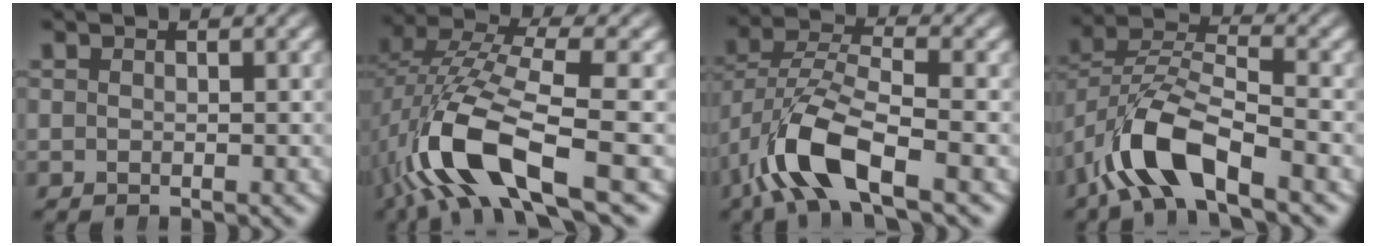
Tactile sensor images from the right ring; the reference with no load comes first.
{"total": 9.1, "force": [-1.7, 4.9, 7.4], "torque": [-0.182, -0.026, -0.016]}
{"total": 6.5, "force": [-1.5, 3.7, 5.1], "torque": [-0.127, -0.026, -0.013]}
{"total": 6.5, "force": [-1.8, 4.1, 4.6], "torque": [-0.116, -0.020, -0.026]}